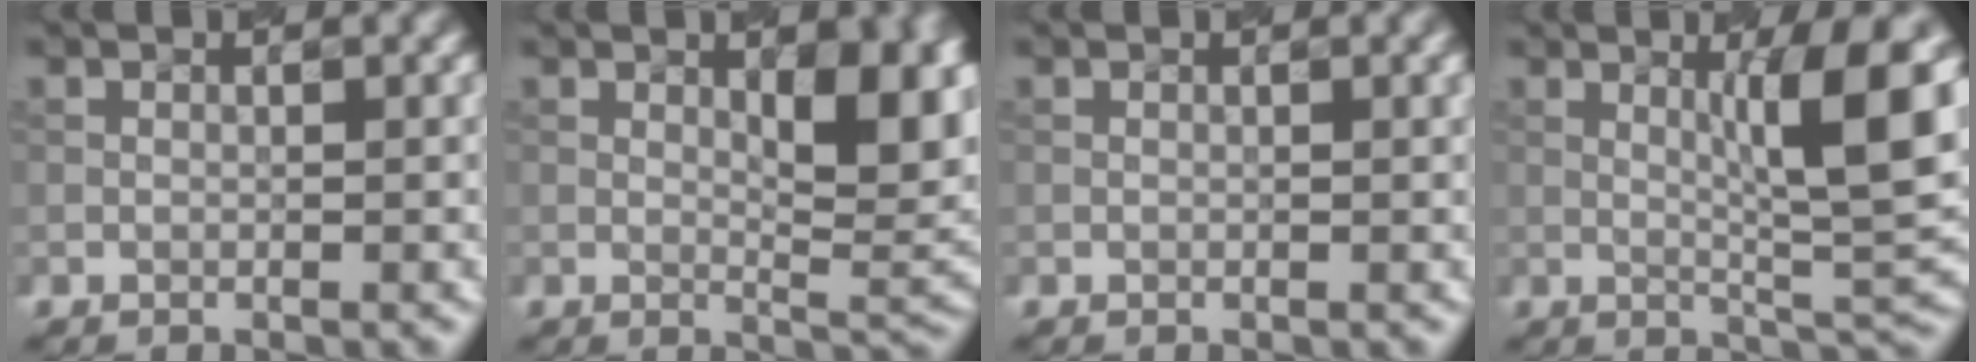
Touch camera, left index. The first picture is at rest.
{"total": 7.6, "force": [2.1, 2.6, 6.8], "torque": [-0.092, -0.003, 0.042]}
{"total": 1.0, "force": [0.3, 0.4, 0.9], "torque": [-0.011, 0.003, 0.001]}
{"total": 8.2, "force": [1.7, 1.1, 8.0], "torque": [-0.115, -0.004, 0.038]}